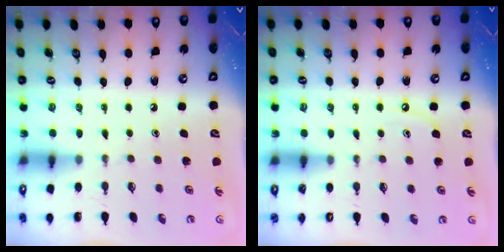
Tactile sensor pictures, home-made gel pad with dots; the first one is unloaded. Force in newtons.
{"total": 4.7, "press": 4.6, "slide": 0.5}